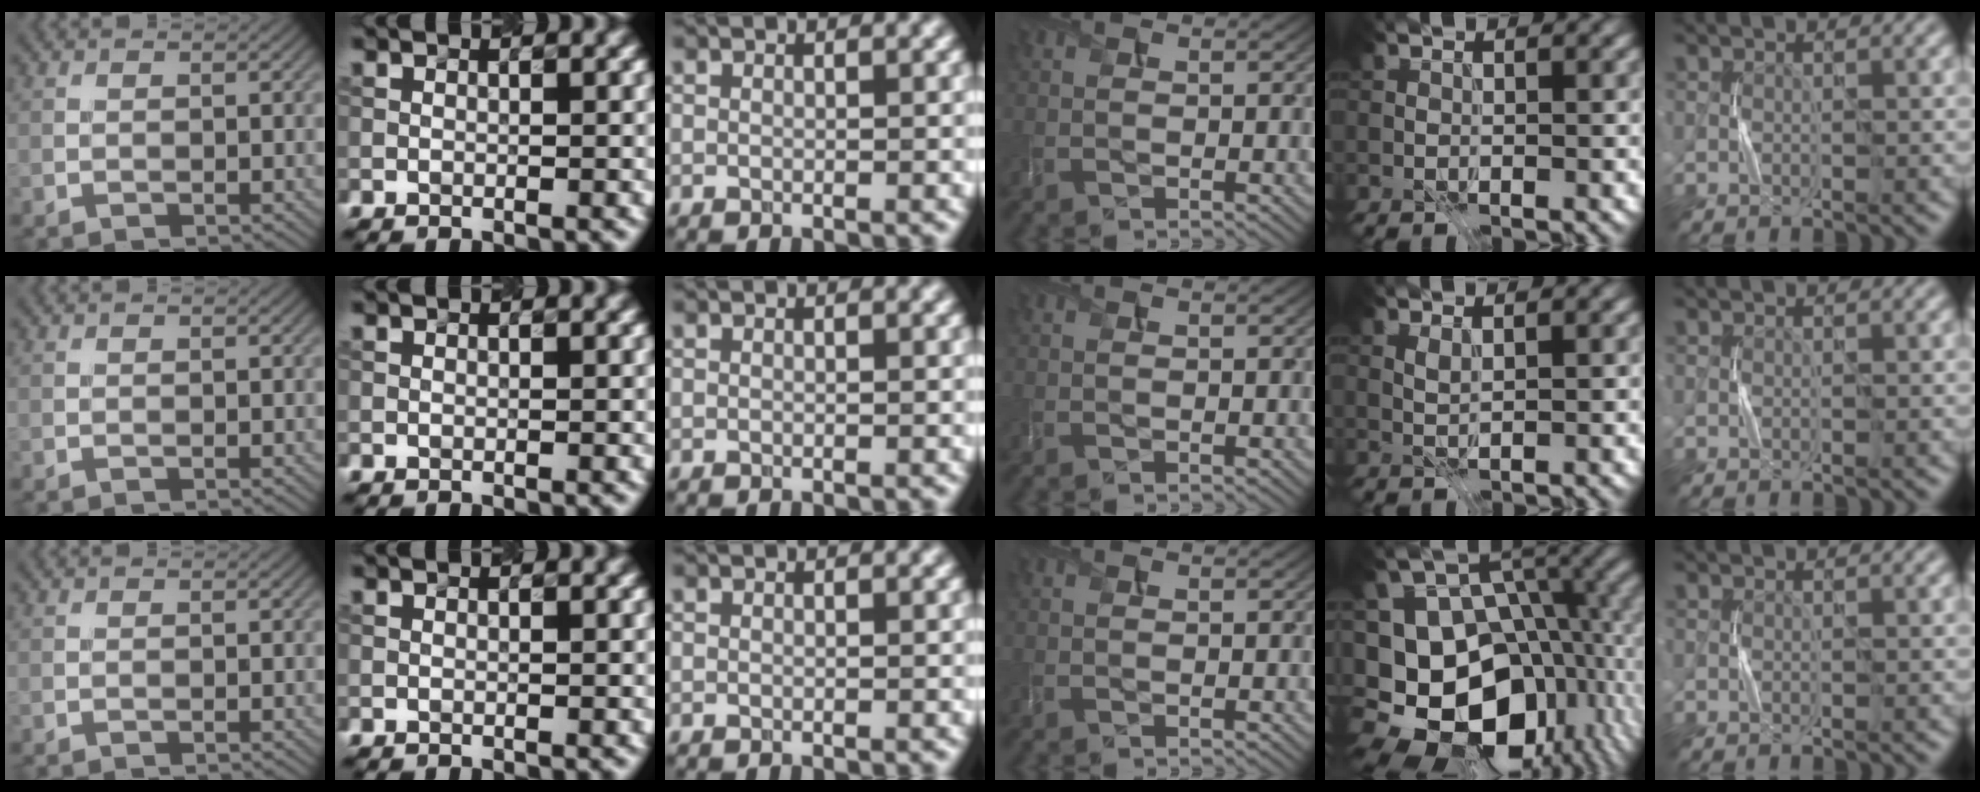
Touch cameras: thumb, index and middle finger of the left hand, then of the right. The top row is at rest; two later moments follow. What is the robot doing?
{"motion": "press", "object": "joystick"}